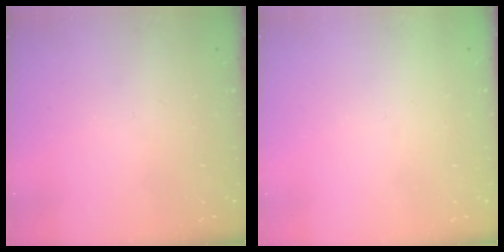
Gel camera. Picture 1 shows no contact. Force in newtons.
{"total": 1.6, "press": 1.6, "slide": 0.1}